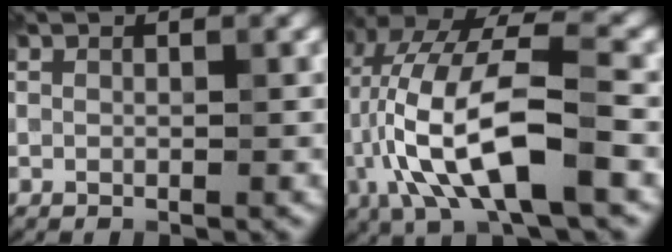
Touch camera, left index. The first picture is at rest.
{"total": 11.7, "force": [-2.2, 4.1, 10.7], "torque": [-0.214, 0.018, -0.046]}